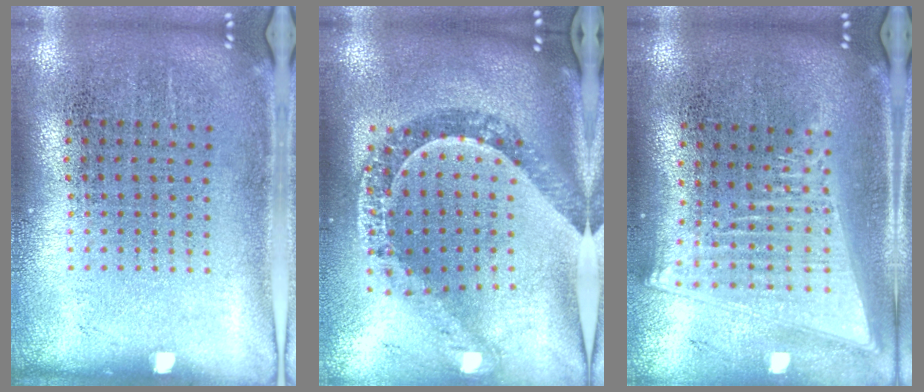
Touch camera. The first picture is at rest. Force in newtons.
{"total": 1.4, "press": 1.3, "slide": 0.6}
{"total": 2.0, "press": 1.7, "slide": 1.1}